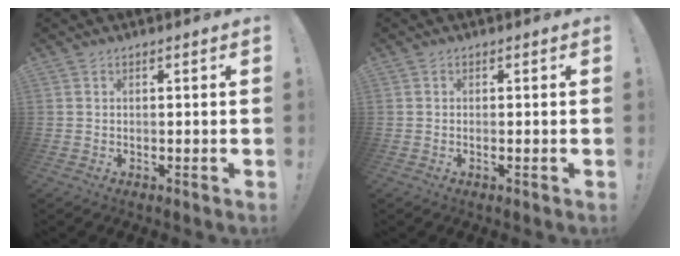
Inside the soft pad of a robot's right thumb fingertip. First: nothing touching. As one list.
[{"total": 0.5, "force": [-0.1, -0.2, 0.5], "torque": [-0.001, -0.005, -0.004]}]